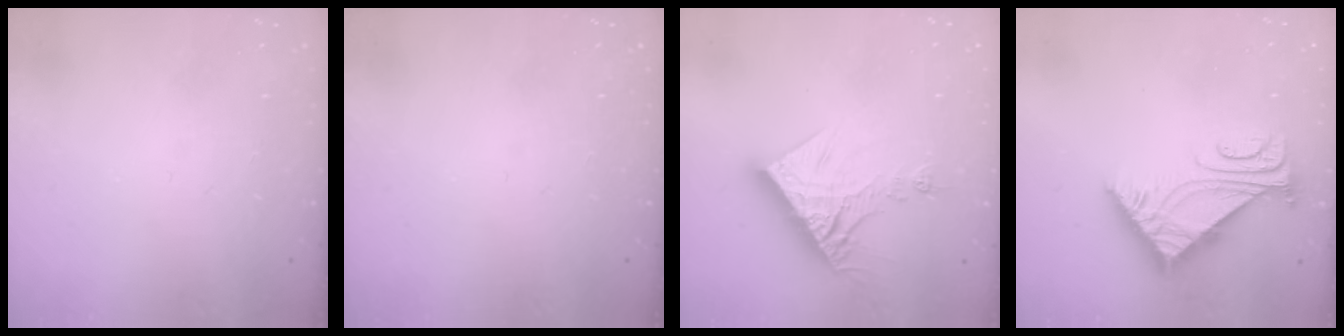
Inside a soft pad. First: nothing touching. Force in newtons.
{"total": 0.0}
{"total": 15.0, "press": 14.9, "slide": 1.6}
{"total": 5.9, "press": 5.8, "slide": 0.6}